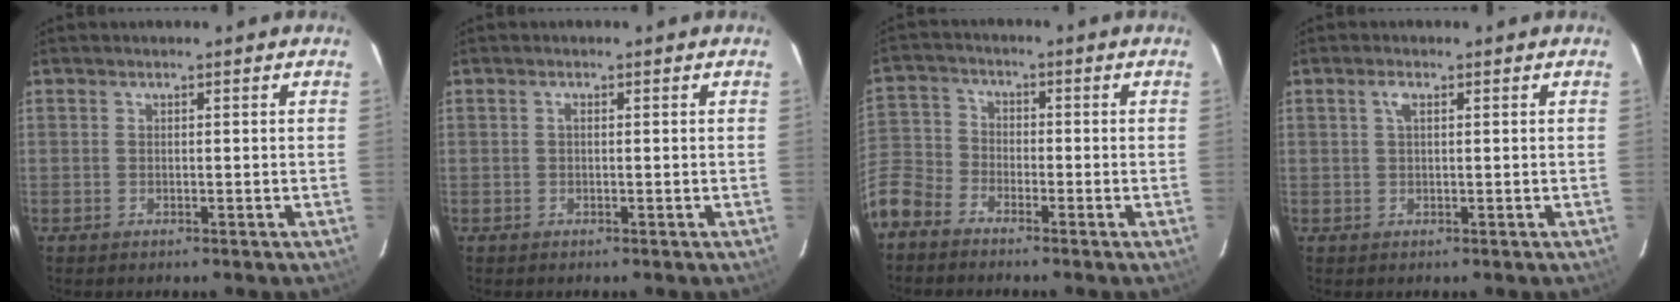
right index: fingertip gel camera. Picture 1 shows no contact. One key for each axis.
{"total": 0.5, "fx": 0.0, "fy": 0.2, "fz": 0.5, "tx": -0.009, "ty": 0.004, "tz": -0.002}
{"total": 8.7, "fx": -5.9, "fy": 5.6, "fz": 2.9, "tx": -0.072, "ty": 0.011, "tz": -0.135}
{"total": 1.6, "fx": 0.6, "fy": 0.6, "fz": 1.3, "tx": -0.028, "ty": 0.005, "tz": 0.010}